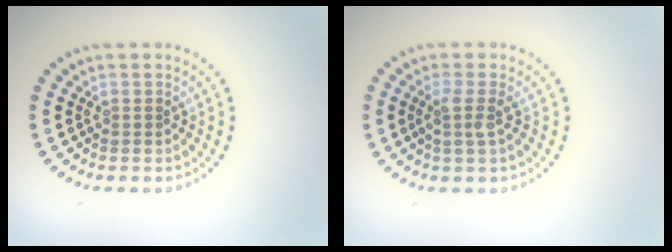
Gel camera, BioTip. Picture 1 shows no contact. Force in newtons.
{"total": 1.8, "press": 1.3, "slide": 1.2}